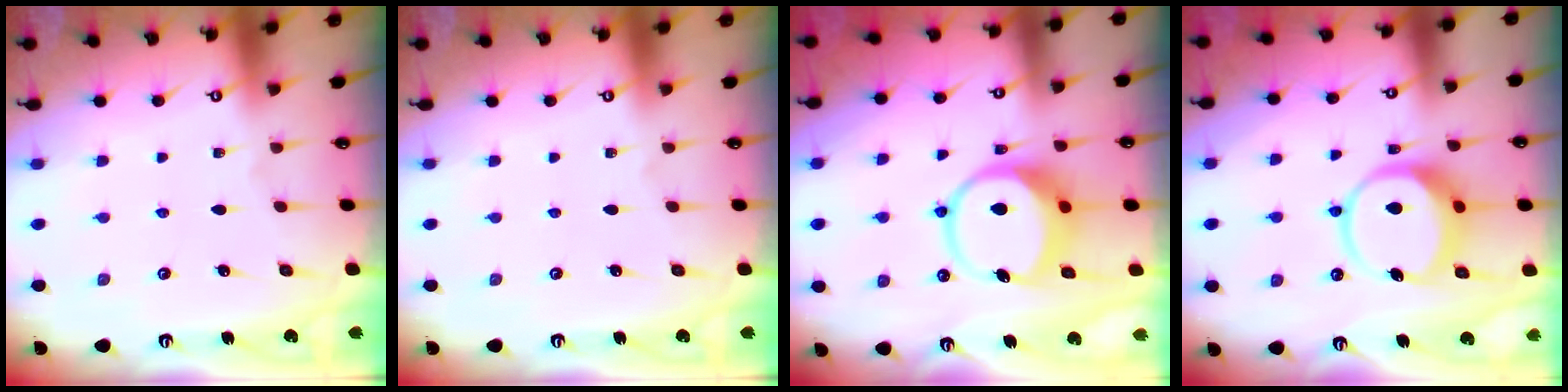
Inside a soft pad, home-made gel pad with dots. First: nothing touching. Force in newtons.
{"total": 0.0}
{"total": 10.5, "press": 10.4, "slide": 1.6}
{"total": 9.9, "press": 9.8, "slide": 1.6}